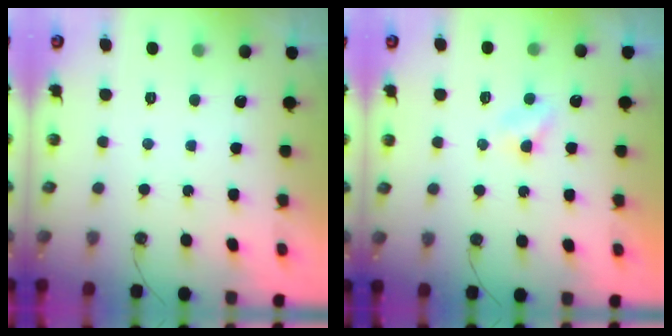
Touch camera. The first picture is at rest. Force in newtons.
{"total": 3.0, "press": 3.0, "slide": 0.3}